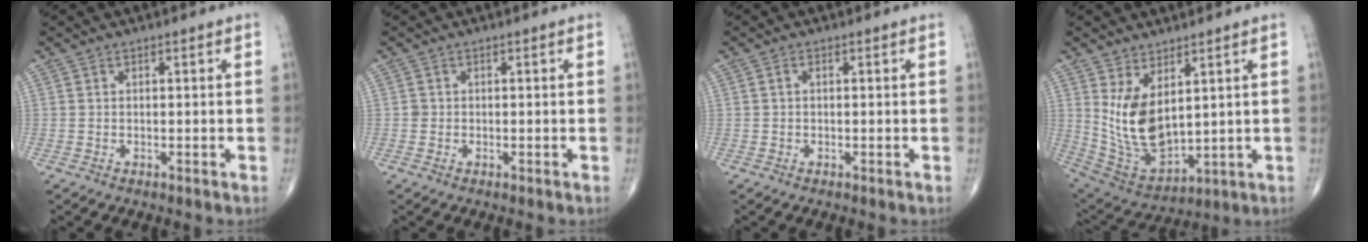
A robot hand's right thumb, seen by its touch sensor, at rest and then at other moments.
{"total": 0.7, "force": [-0.1, 0.7, 0.1], "torque": [0.002, 0.003, -0.002]}
{"total": 0.6, "force": [0.0, 0.3, 0.5], "torque": [-0.007, 0.001, -0.004]}
{"total": 12.5, "force": [3.6, 6.7, 9.9], "torque": [-0.173, -0.031, 0.094]}